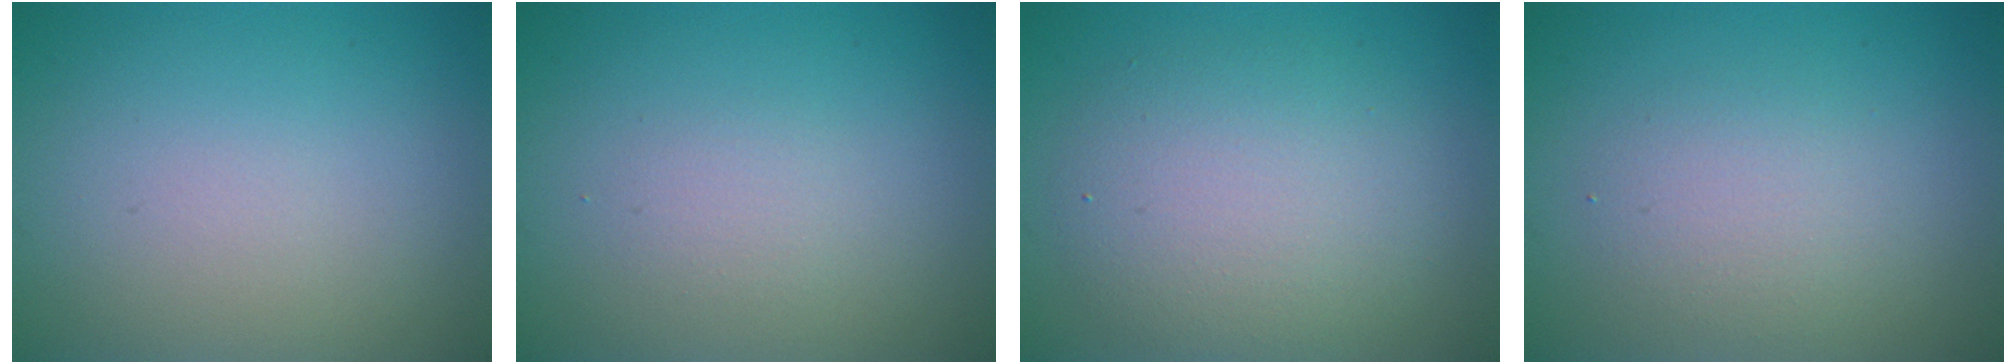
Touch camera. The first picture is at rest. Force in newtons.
{"total": 1.1, "press": 1.1, "slide": 0.1}
{"total": 5.3, "press": 5.3, "slide": 0.4}
{"total": 2.5, "press": 2.5, "slide": 0.1}